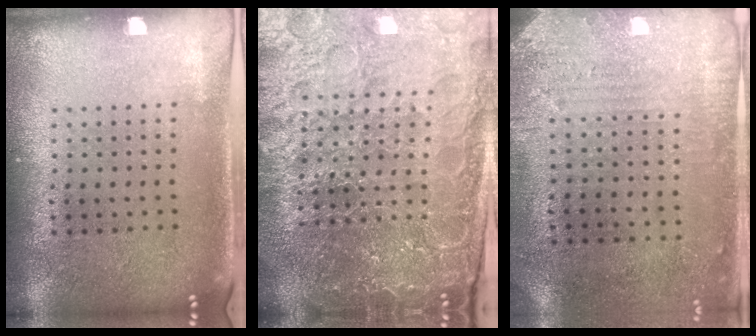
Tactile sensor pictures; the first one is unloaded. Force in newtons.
{"total": 5.5, "press": 5.0, "slide": 2.3}
{"total": 2.8, "press": 2.3, "slide": 1.7}